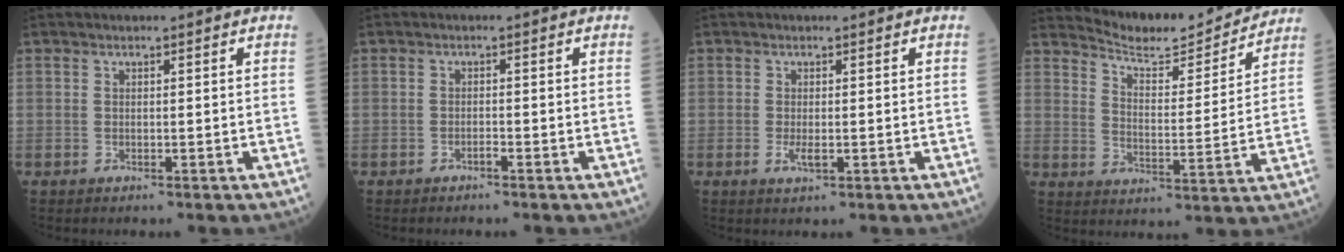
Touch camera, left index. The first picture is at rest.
{"total": 0.7, "force": [-0.7, 0.0, 0.3], "torque": [-0.006, -0.002, -0.013]}
{"total": 1.5, "force": [-0.2, 0.5, 1.4], "torque": [-0.030, -0.006, -0.002]}
{"total": 12.8, "force": [12.5, 1.3, 2.2], "torque": [-0.039, -0.013, 0.179]}